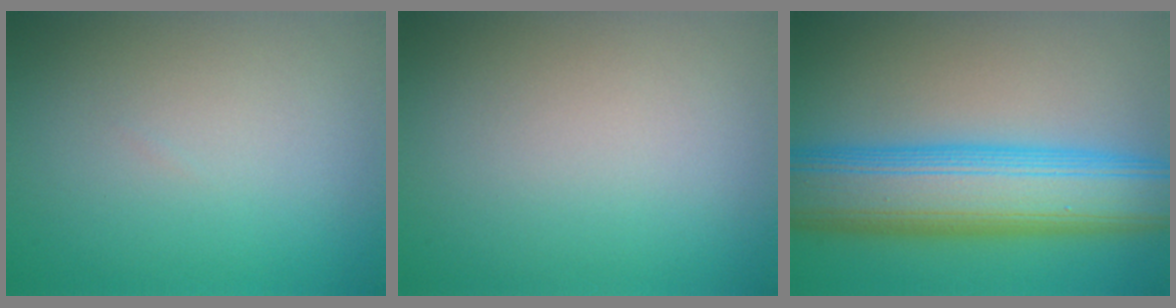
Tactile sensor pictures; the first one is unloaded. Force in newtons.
{"total": 0.0}
{"total": 11.7, "press": 11.7, "slide": 0.0}